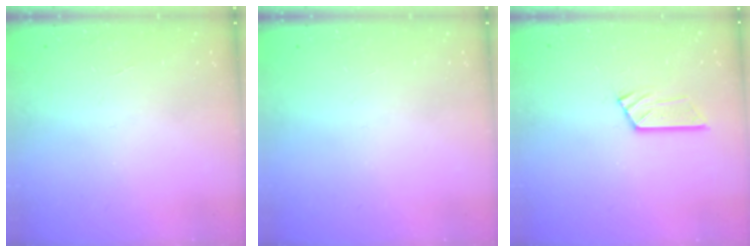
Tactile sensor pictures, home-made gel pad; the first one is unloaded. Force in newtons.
{"total": 0.0}
{"total": 6.7, "press": 6.7, "slide": 0.2}